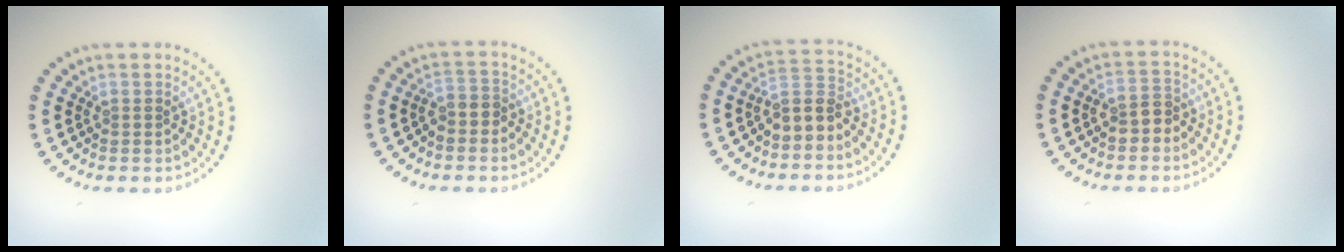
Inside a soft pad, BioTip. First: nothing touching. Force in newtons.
{"total": 1.8, "press": 1.6, "slide": 1.0}
{"total": 2.9, "press": 2.5, "slide": 1.4}
{"total": 2.0, "press": 1.9, "slide": 0.7}